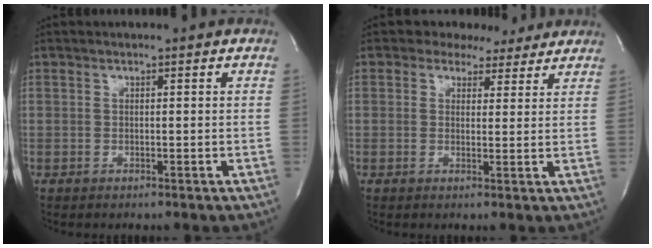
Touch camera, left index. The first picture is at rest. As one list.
[{"total": 5.3, "force": [4.5, 2.9, 0.7], "torque": [-0.007, 0.002, 0.047]}]